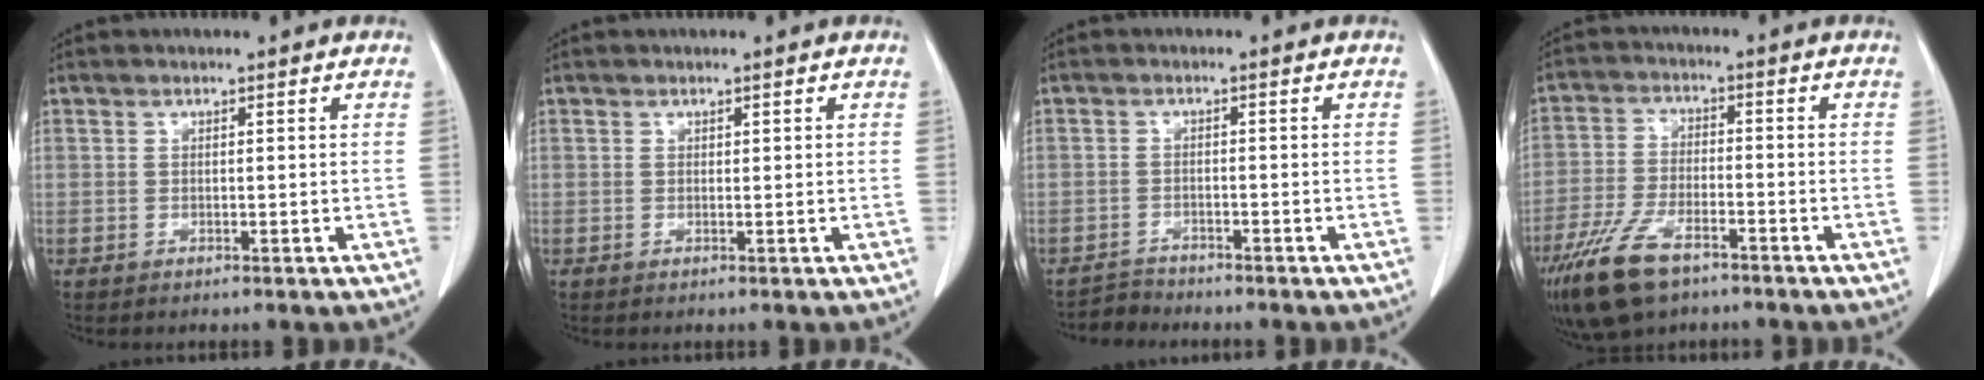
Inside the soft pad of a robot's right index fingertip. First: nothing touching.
{"total": 0.0}
{"total": 2.2, "force": [-2.0, 0.1, -0.9], "torque": [0.021, -0.008, -0.038]}
{"total": 10.2, "force": [-6.6, 4.1, 6.6], "torque": [-0.141, -0.013, -0.117]}